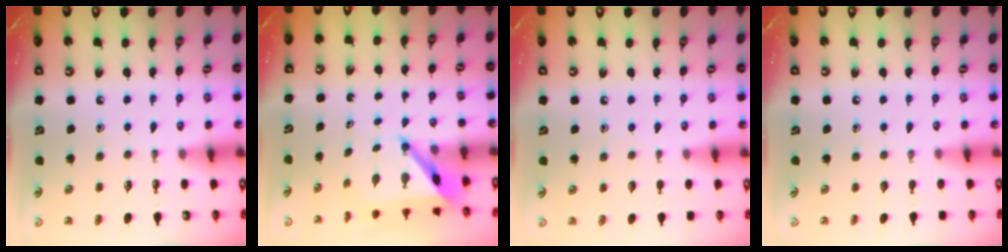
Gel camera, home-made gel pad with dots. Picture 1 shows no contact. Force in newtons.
{"total": 4.9, "press": 4.9, "slide": 0.2}
{"total": 3.3, "press": 3.3, "slide": 0.3}
{"total": 0.0}